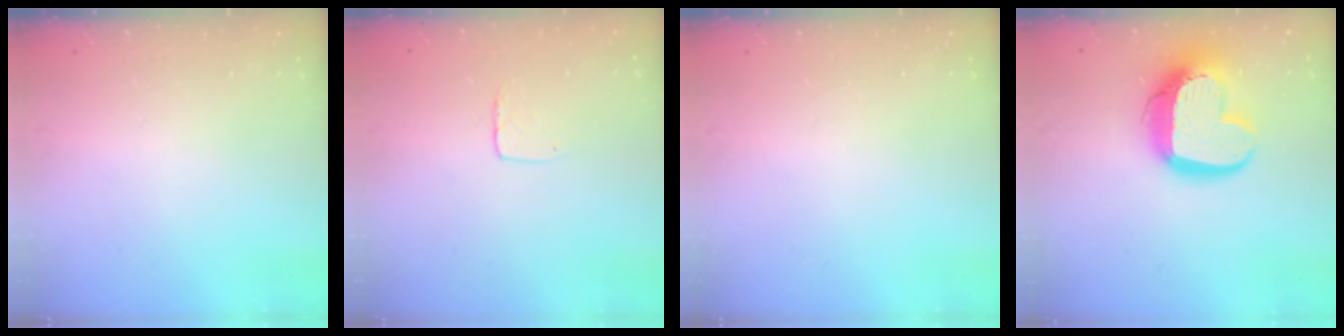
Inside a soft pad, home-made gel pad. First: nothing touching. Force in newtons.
{"total": 4.5, "press": 4.5, "slide": 0.3}
{"total": 0.0}
{"total": 17.2, "press": 17.2, "slide": 1.5}